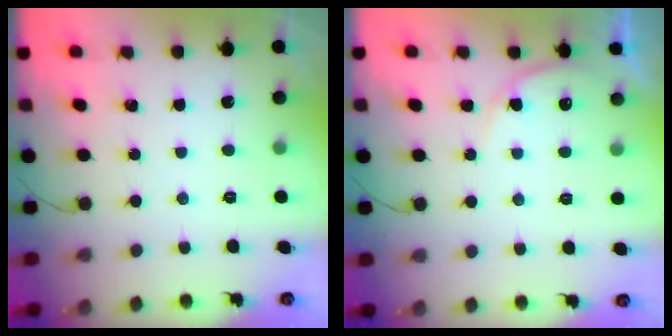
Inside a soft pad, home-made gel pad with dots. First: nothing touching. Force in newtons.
{"total": 5.4, "press": 5.3, "slide": 0.6}